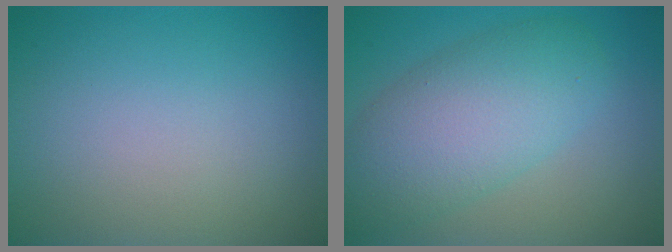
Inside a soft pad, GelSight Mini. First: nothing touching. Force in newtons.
{"total": 7.0, "press": 7.0, "slide": 0.3}